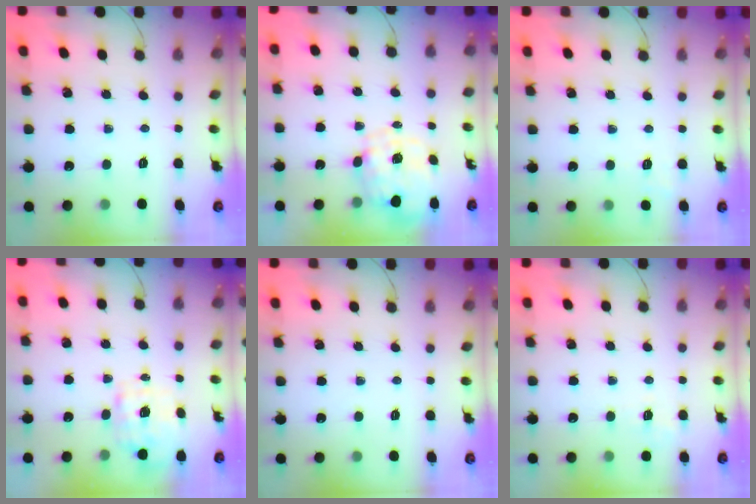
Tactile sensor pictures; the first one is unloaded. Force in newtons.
{"total": 2.3, "press": 2.1, "slide": 1.1}
{"total": 1.9, "press": 0.9, "slide": 1.6}
{"total": 2.0, "press": 1.9, "slide": 0.6}
{"total": 0.0}
{"total": 1.2, "press": 0.0, "slide": 1.2}